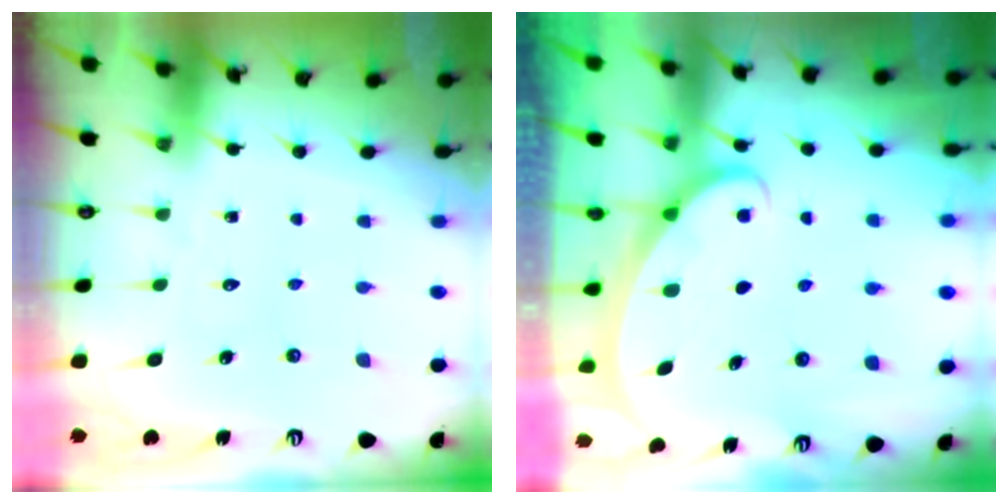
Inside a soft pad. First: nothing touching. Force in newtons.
{"total": 2.2, "press": 2.2, "slide": 0.3}